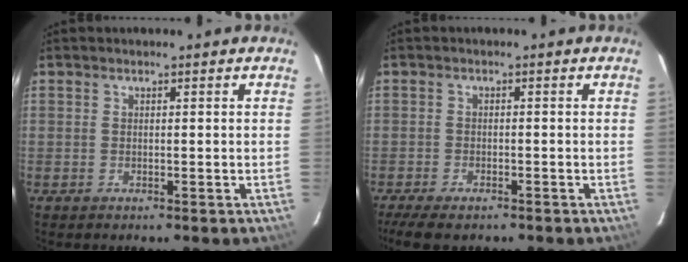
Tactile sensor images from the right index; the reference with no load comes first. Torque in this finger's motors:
{"motor_torque": [0.26, -0.35, 0.16, 0.03]}